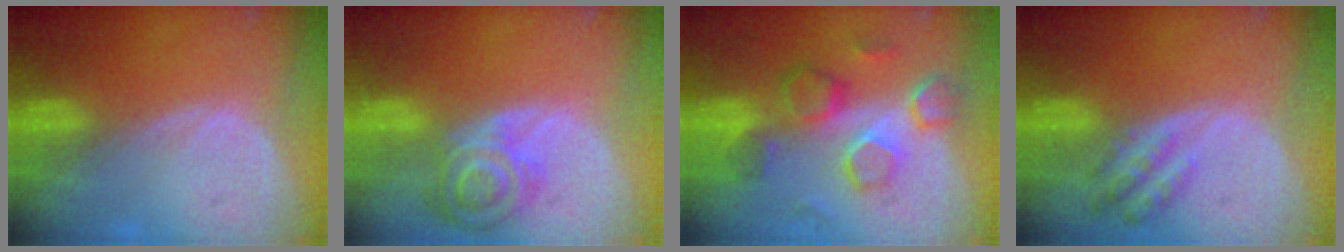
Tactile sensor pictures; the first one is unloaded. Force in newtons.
{"total": 8.2, "press": 7.3, "slide": 3.8}
{"total": 9.0, "press": 8.6, "slide": 2.8}
{"total": 4.9, "press": 4.9, "slide": 0.4}